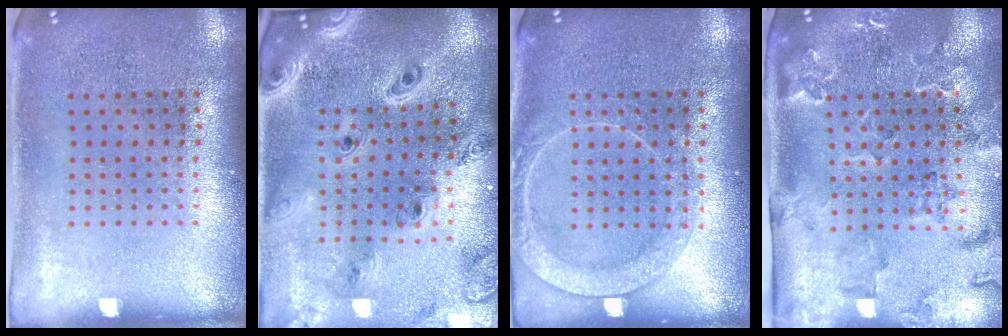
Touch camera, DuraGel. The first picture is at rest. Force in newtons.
{"total": 2.8, "press": 2.4, "slide": 1.4}
{"total": 2.3, "press": 2.3, "slide": 0.3}
{"total": 2.3, "press": 2.3, "slide": 0.4}